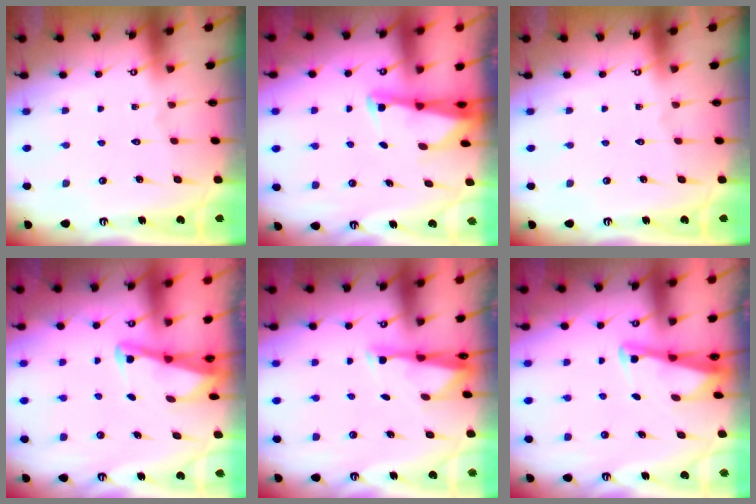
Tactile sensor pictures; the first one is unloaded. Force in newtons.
{"total": 2.4, "press": 2.4, "slide": 0.2}
{"total": 0.0}
{"total": 2.9, "press": 2.9, "slide": 0.3}
{"total": 2.9, "press": 2.8, "slide": 0.5}
{"total": 2.9, "press": 2.9, "slide": 0.3}